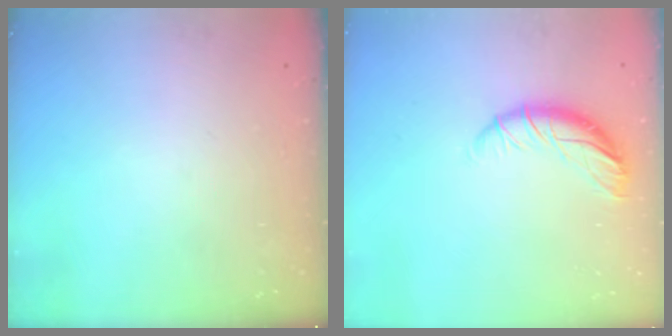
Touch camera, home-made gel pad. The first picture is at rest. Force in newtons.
{"total": 9.9, "press": 9.9, "slide": 0.8}